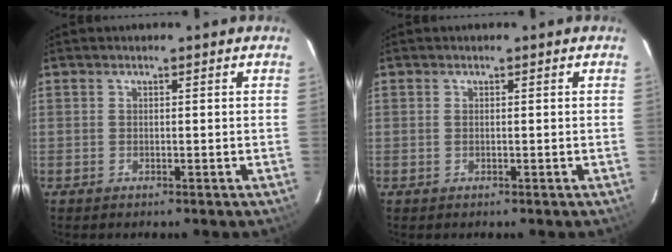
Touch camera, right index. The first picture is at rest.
{"total": 0.0}